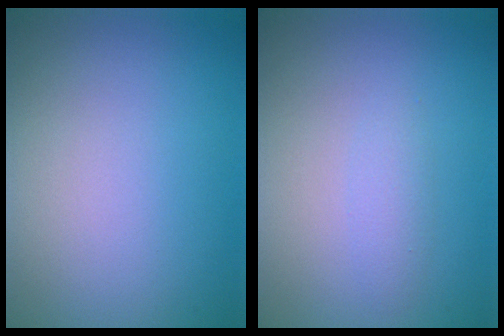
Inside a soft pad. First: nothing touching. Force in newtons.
{"total": 1.1, "press": 1.1, "slide": 0.0}